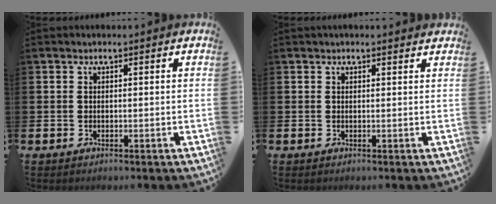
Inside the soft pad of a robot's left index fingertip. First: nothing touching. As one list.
[{"total": 0.6, "force": [0.6, 0.0, 0.2], "torque": [0.004, -0.003, 0.009]}]